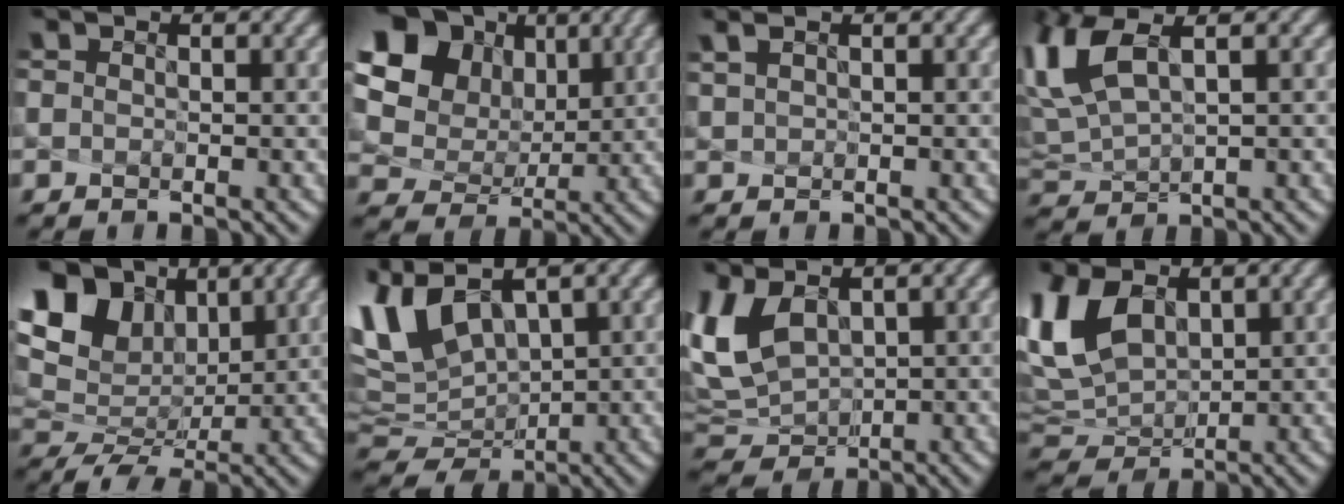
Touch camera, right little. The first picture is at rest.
{"total": 14.4, "force": [5.5, 11.3, 7.1], "torque": [-0.182, 0.037, 0.112]}
{"total": 0.8, "force": [0.6, 0.1, 0.5], "torque": [-0.013, 0.007, 0.020]}
{"total": 5.3, "force": [1.9, 2.1, 4.5], "torque": [-0.125, 0.009, 0.051]}
{"total": 11.9, "force": [5.5, 7.2, 7.7], "torque": [-0.162, 0.029, 0.095]}
{"total": 8.8, "force": [2.9, 4.9, 6.6], "torque": [-0.163, 0.001, 0.065]}
{"total": 6.0, "force": [1.2, 3.8, 4.6], "torque": [-0.127, 0.001, 0.034]}
{"total": 8.1, "force": [2.3, 5.0, 6.0], "torque": [-0.159, 0.004, 0.051]}